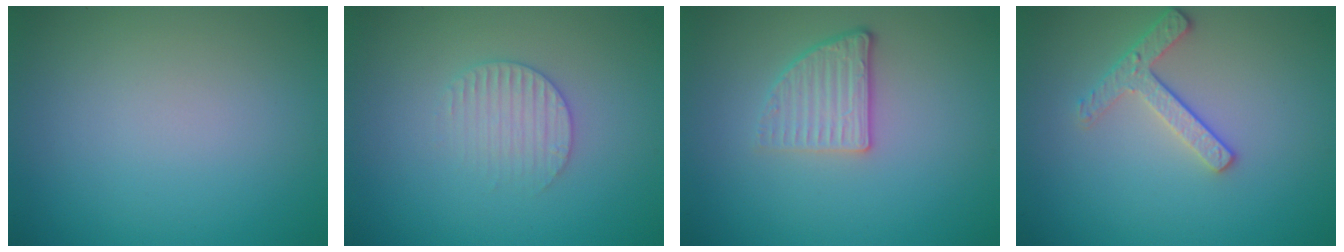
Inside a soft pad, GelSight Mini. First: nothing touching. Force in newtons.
{"total": 2.2, "press": 2.1, "slide": 0.5}
{"total": 2.8, "press": 2.3, "slide": 1.6}
{"total": 2.4, "press": 2.3, "slide": 0.8}